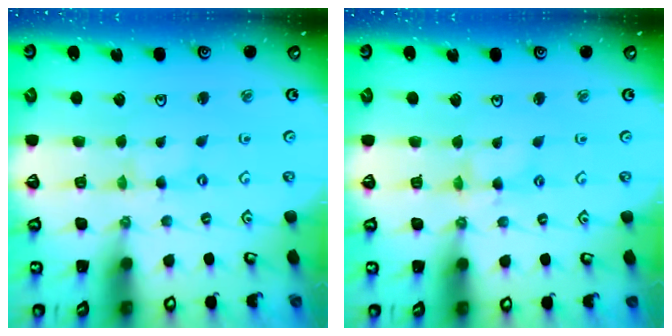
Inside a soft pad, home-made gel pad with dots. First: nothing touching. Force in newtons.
{"total": 3.6, "press": 3.5, "slide": 0.4}